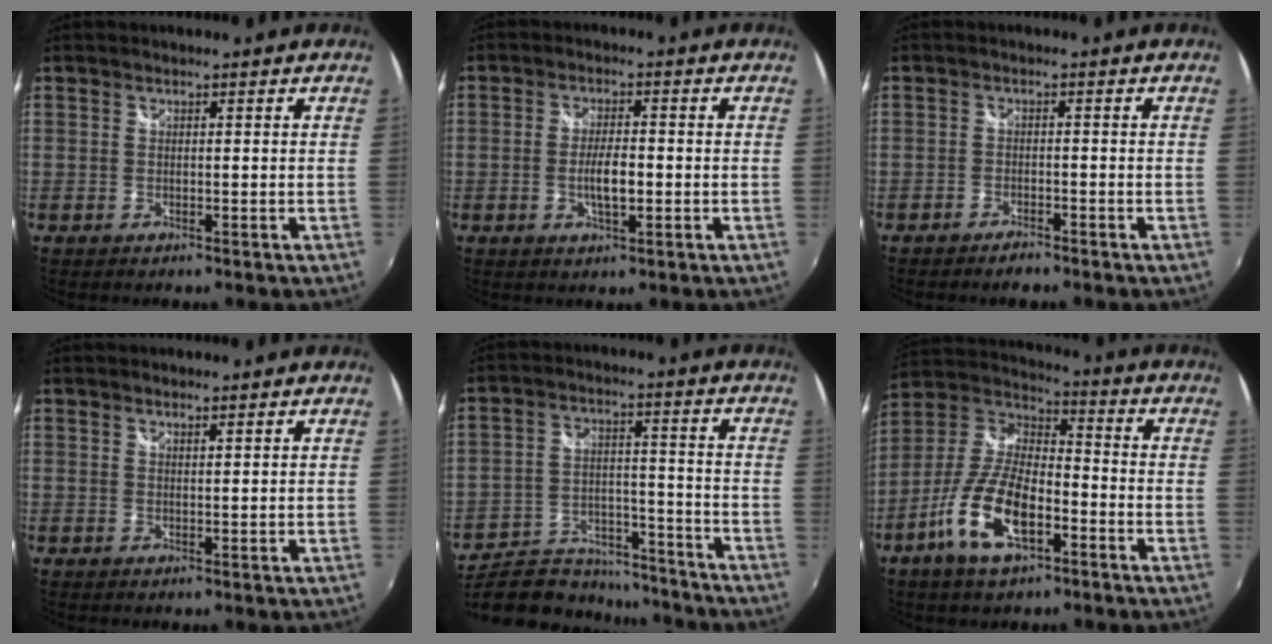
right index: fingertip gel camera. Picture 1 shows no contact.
{"total": 4.8, "force": [-1.1, 1.5, 4.5], "torque": [-0.087, -0.003, -0.018]}
{"total": 2.6, "force": [-2.3, 0.9, 1.0], "torque": [-0.030, -0.004, -0.043]}
{"total": 1.0, "force": [0.9, -0.1, 0.4], "torque": [-0.007, -0.003, 0.011]}
{"total": 19.2, "force": [-15.5, 8.9, 6.9], "torque": [-0.156, 0.015, -0.213]}
{"total": 15.3, "force": [-7.1, 6.3, 12.0], "torque": [-0.252, -0.010, -0.138]}